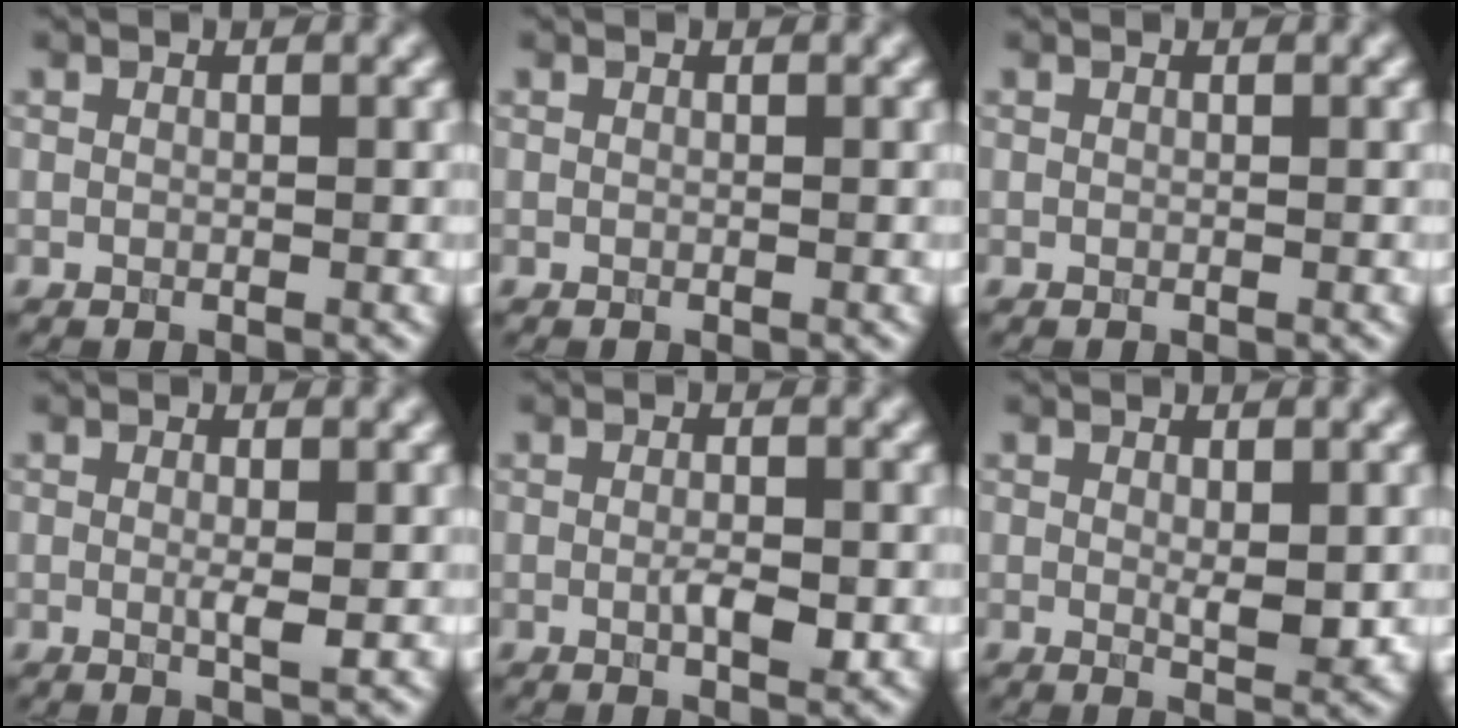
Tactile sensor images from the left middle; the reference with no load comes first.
{"total": 0.0}
{"total": 0.0}
{"total": 1.5, "force": [-0.1, 0.2, 1.5], "torque": [-0.026, -0.006, -0.002]}
{"total": 2.2, "force": [-0.4, 0.7, 2.0], "torque": [-0.038, -0.007, -0.007]}
{"total": 2.4, "force": [0.1, 0.7, 2.3], "torque": [-0.035, -0.009, 0.005]}